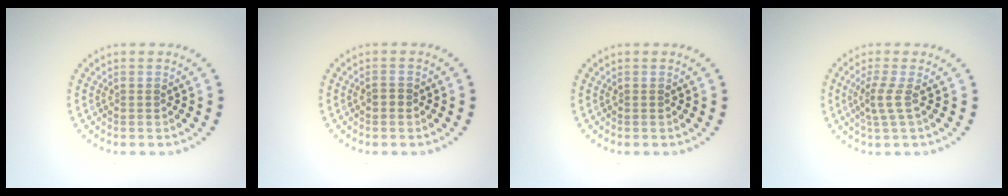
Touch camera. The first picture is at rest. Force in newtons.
{"total": 0.8, "press": 0.8, "slide": 0.1}
{"total": 0.0}
{"total": 2.0, "press": 1.3, "slide": 1.5}